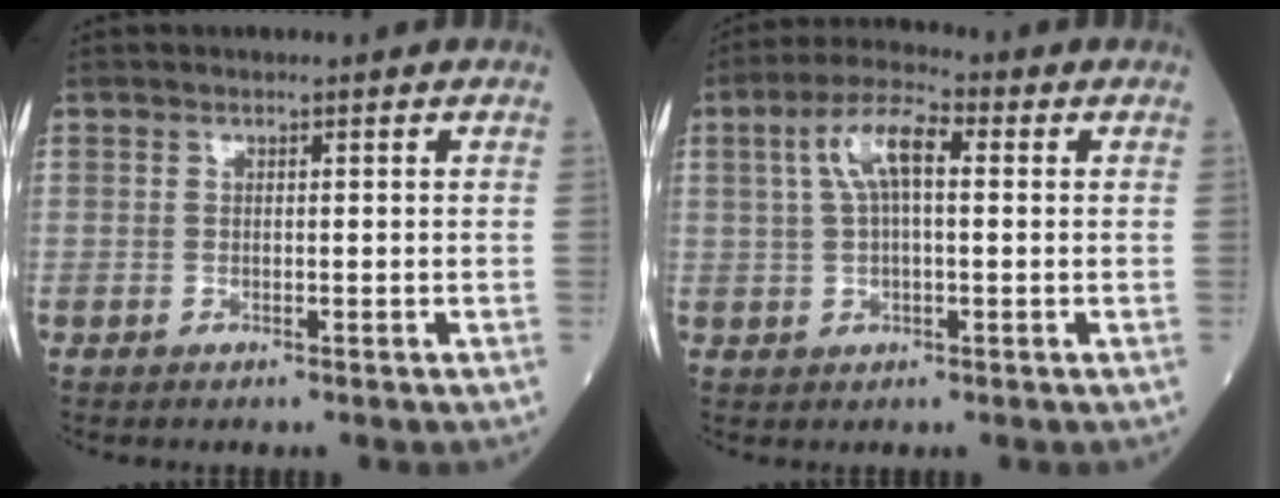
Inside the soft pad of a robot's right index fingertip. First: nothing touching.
{"total": 7.2, "force": [1.7, 2.3, 6.7], "torque": [-0.135, 0.025, 0.030]}